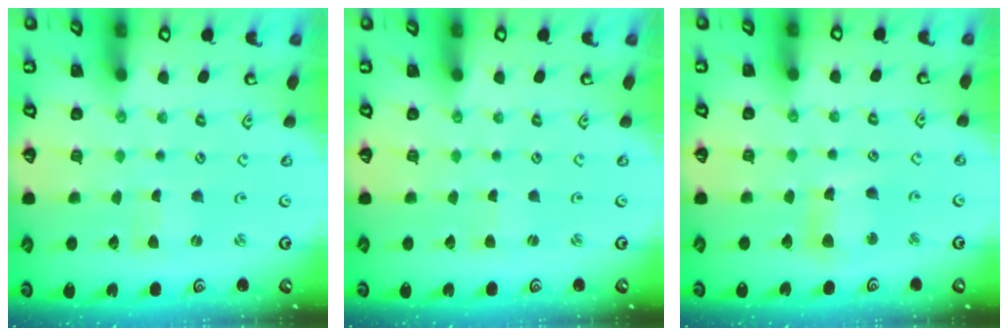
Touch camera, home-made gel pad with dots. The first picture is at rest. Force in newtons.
{"total": 0.8, "press": 0.8, "slide": 0.2}
{"total": 8.4, "press": 8.3, "slide": 1.3}